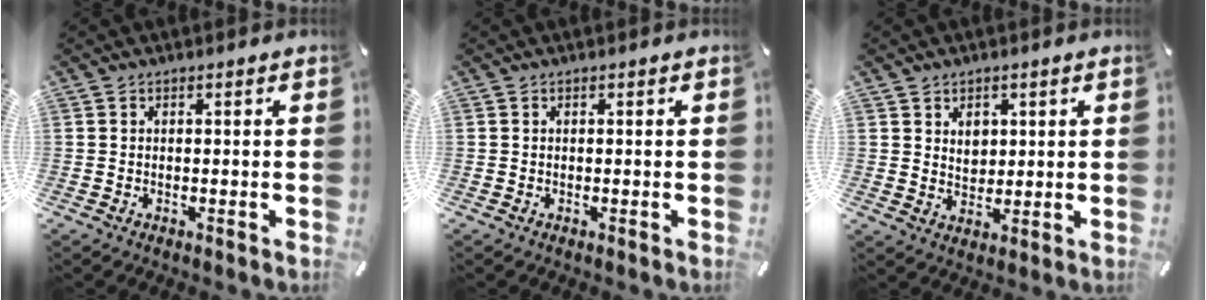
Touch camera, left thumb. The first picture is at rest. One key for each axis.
{"total": 0.0}
{"total": 4.2, "fx": 1.7, "fy": 3.6, "fz": 1.4, "tx": -0.014, "ty": -0.005, "tz": 0.027}